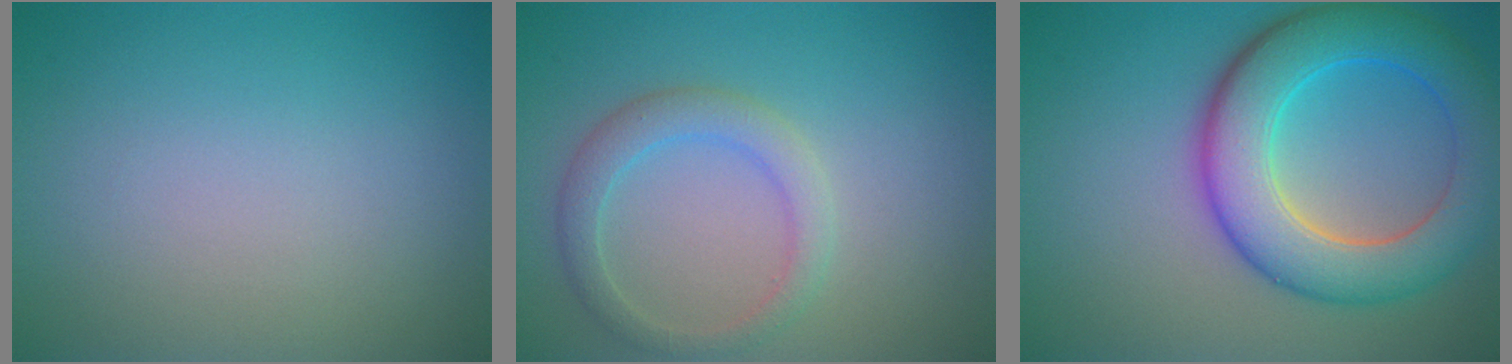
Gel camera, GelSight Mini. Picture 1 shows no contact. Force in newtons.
{"total": 2.7, "press": 2.7, "slide": 0.2}
{"total": 8.5, "press": 8.5, "slide": 0.5}